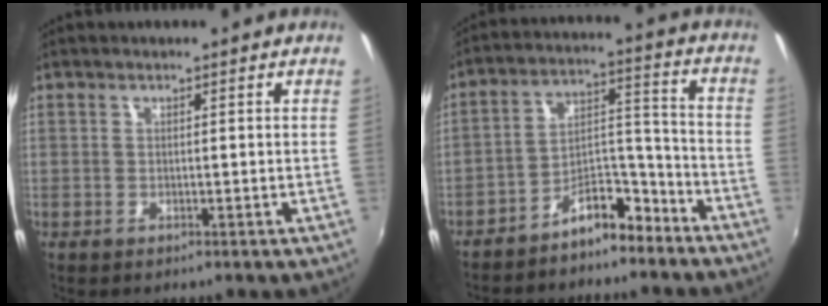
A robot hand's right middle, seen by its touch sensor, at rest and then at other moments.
{"total": 9.3, "force": [-7.6, 3.5, 4.2], "torque": [-0.069, 0.056, -0.116]}